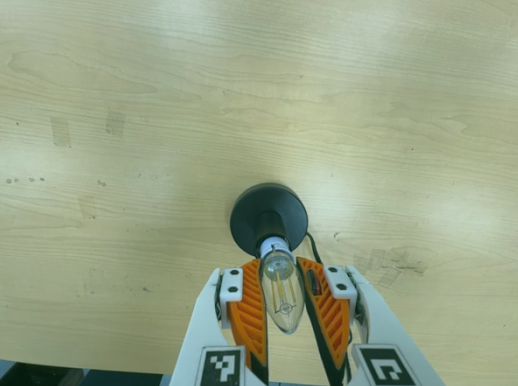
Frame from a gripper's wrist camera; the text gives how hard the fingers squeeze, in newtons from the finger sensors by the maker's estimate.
{"total": 14.9, "left": 14.5, "right": 15.3}